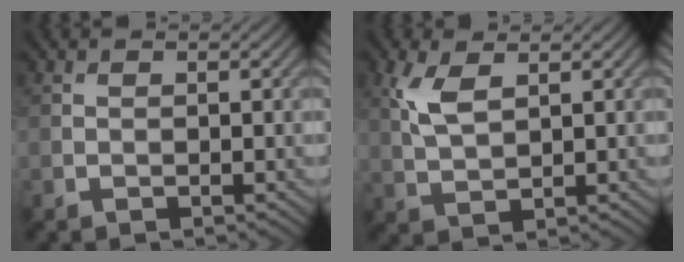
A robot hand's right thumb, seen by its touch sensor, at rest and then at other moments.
{"total": 4.6, "force": [1.9, 2.0, 3.7], "torque": [-0.095, 0.003, 0.042]}